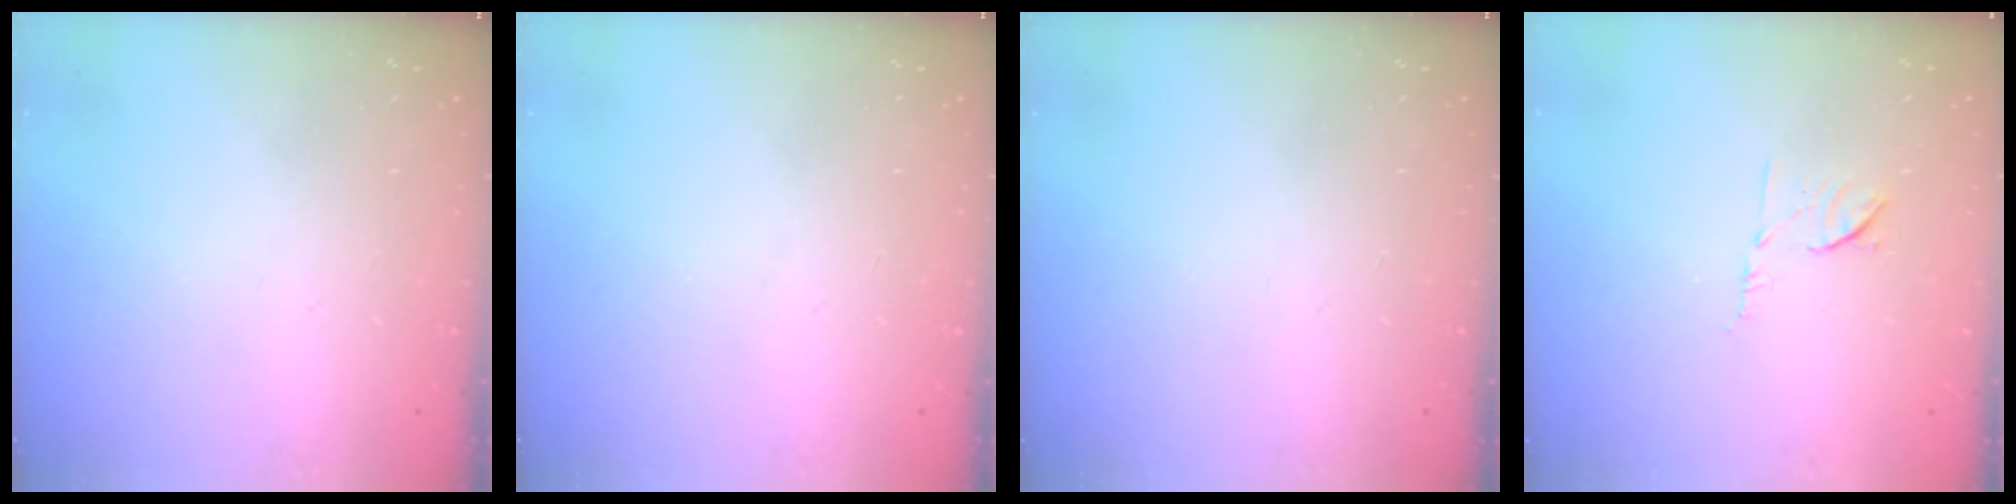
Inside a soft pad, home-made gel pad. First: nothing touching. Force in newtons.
{"total": 0.0}
{"total": 0.0}
{"total": 6.6, "press": 6.5, "slide": 0.9}